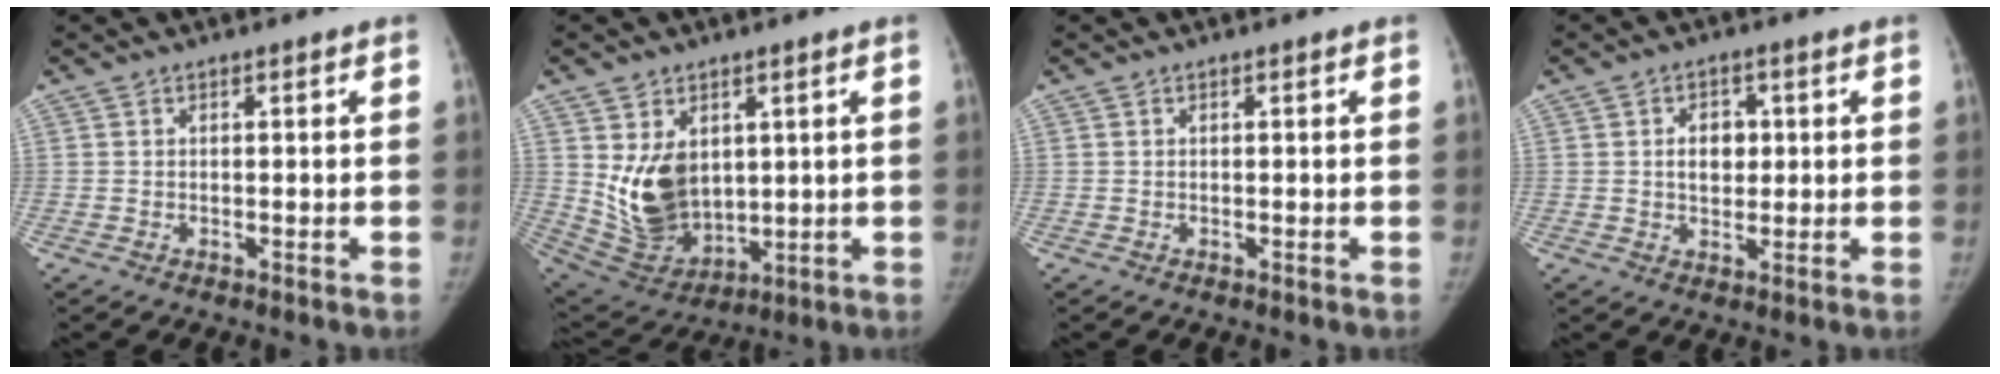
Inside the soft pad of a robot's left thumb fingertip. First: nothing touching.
{"total": 12.9, "force": [2.6, 9.2, 8.6], "torque": [-0.115, -0.030, 0.076]}
{"total": 0.0}
{"total": 5.2, "force": [0.9, 3.7, 3.4], "torque": [-0.029, -0.002, 0.014]}